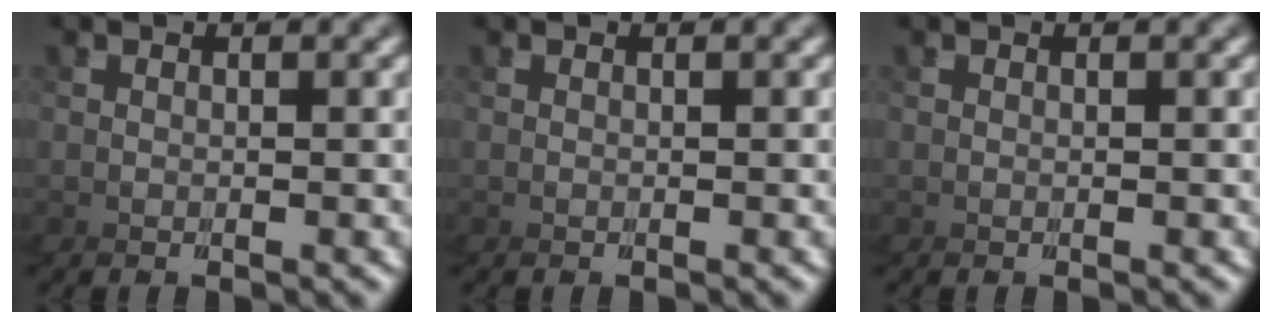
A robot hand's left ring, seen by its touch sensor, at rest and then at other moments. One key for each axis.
{"total": 0.0}
{"total": 0.0}